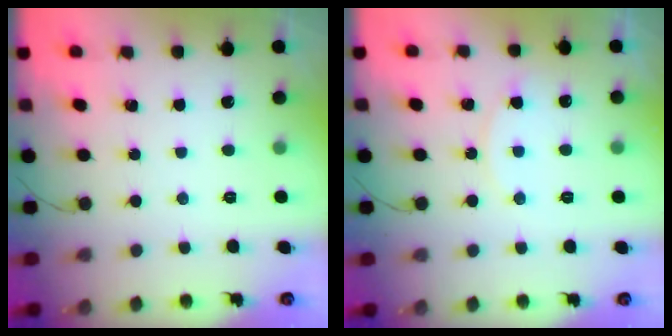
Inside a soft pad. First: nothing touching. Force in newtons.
{"total": 5.6, "press": 5.6, "slide": 0.5}